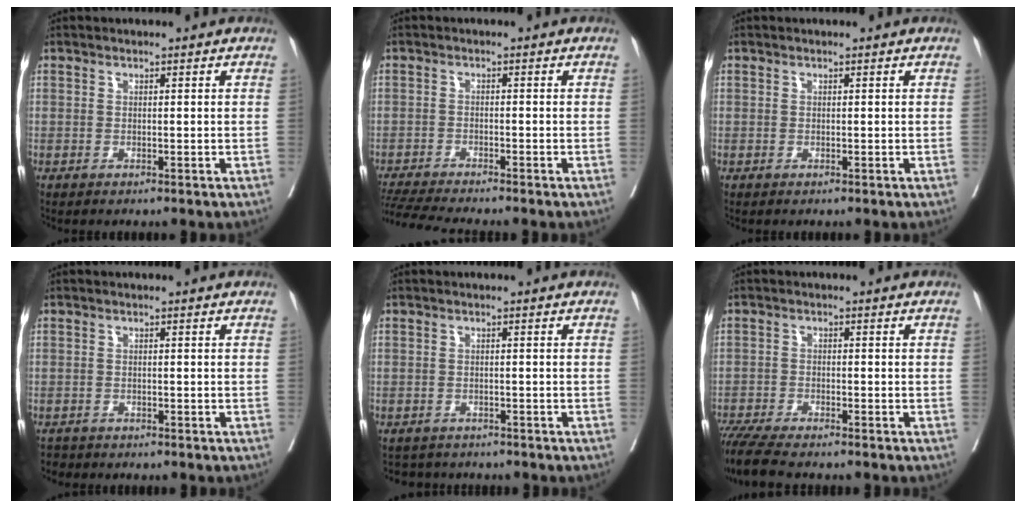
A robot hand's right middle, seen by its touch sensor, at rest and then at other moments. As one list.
[{"total": 7.3, "force": [-6.8, -0.9, 2.6], "torque": [-0.042, -0.016, -0.117]}, {"total": 0.0}, {"total": 1.8, "force": [-1.6, 0.7, -0.3], "torque": [0.001, -0.002, -0.030]}, {"total": 3.8, "force": [-3.5, 1.5, -0.1], "torque": [0.003, 0.000, -0.050]}, {"total": 7.7, "force": [-6.7, 0.6, 3.7], "torque": [-0.064, -0.020, -0.116]}]